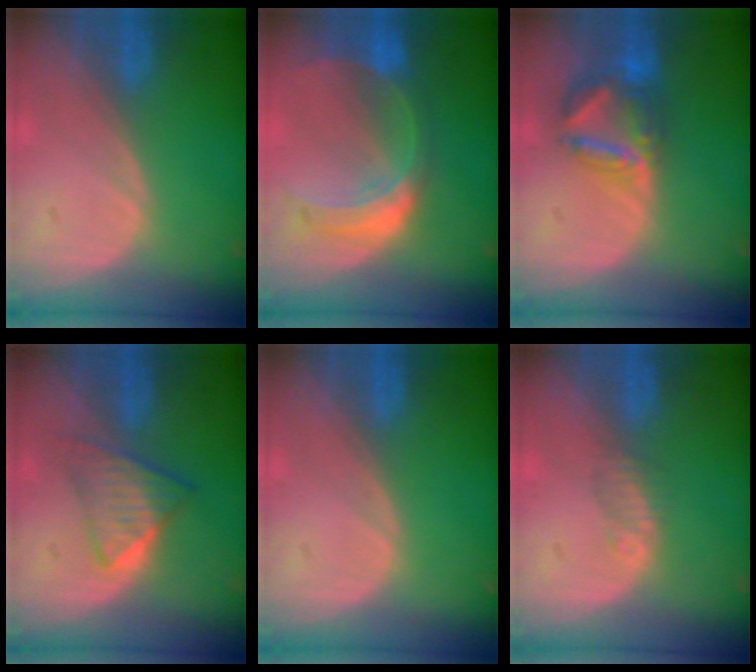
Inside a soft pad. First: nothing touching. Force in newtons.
{"total": 7.6, "press": 6.7, "slide": 3.6}
{"total": 7.1, "press": 6.4, "slide": 3.2}
{"total": 6.0, "press": 5.2, "slide": 3.1}
{"total": 0.0}
{"total": 1.5, "press": 1.3, "slide": 0.9}